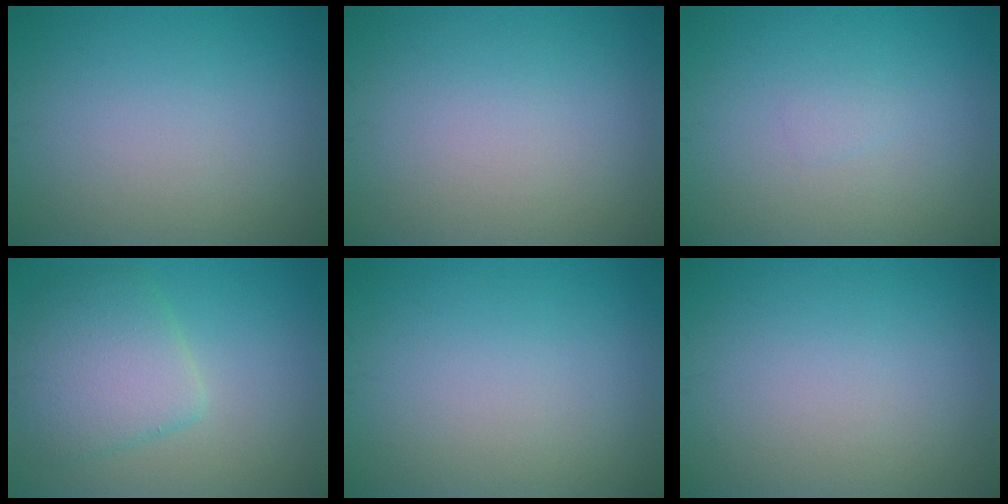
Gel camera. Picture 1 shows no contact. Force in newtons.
{"total": 0.0}
{"total": 0.6, "press": 0.6, "slide": 0.1}
{"total": 5.2, "press": 5.2, "slide": 0.2}
{"total": 0.0}
{"total": 0.0}